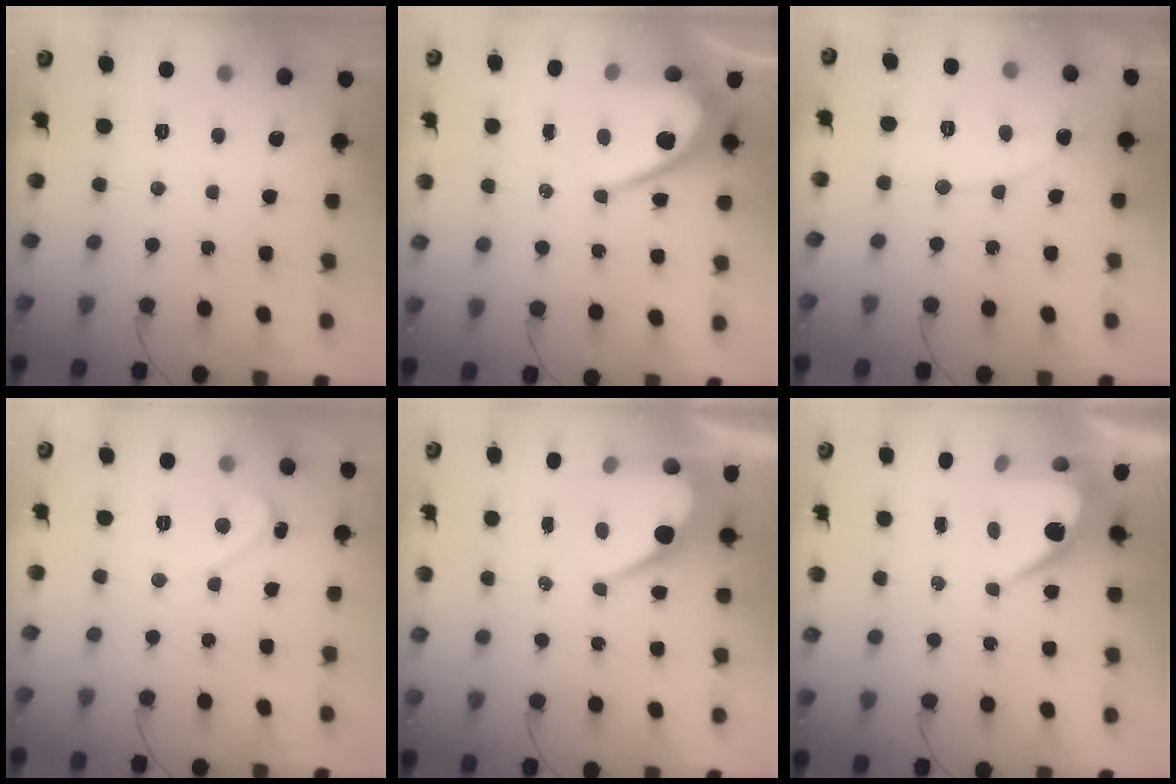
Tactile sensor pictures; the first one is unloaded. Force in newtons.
{"total": 11.3, "press": 11.3, "slide": 0.9}
{"total": 6.2, "press": 6.2, "slide": 0.4}
{"total": 2.1, "press": 2.1, "slide": 0.2}
{"total": 10.2, "press": 10.2, "slide": 0.7}
{"total": 7.7, "press": 7.7, "slide": 0.5}